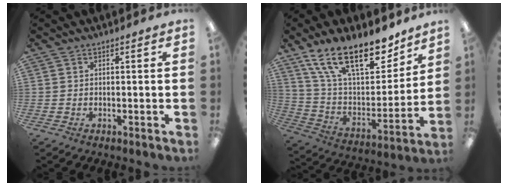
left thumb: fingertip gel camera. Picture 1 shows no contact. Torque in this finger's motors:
{"motor_torque": [2.55, 1.41, 1.59, -1.18, 0.17]}